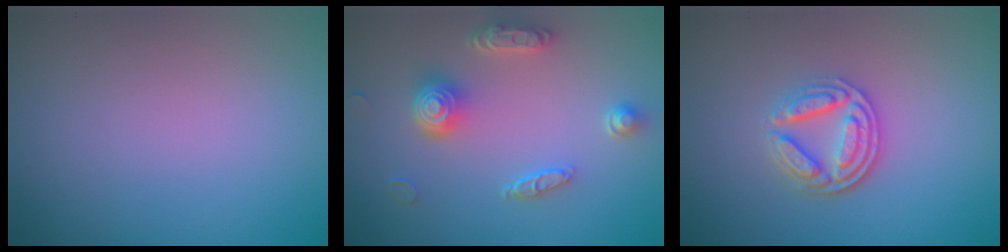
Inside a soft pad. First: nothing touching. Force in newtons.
{"total": 4.5, "press": 3.6, "slide": 2.7}
{"total": 3.6, "press": 3.1, "slide": 1.8}